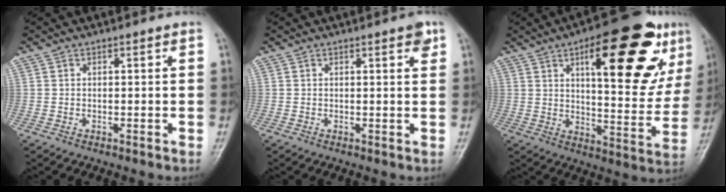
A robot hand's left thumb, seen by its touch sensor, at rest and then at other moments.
{"total": 1.9, "force": [1.2, 0.5, 1.5], "torque": [-0.017, -0.005, 0.012]}
{"total": 24.7, "force": [10.8, 8.8, 20.5], "torque": [-0.249, -0.019, 0.153]}